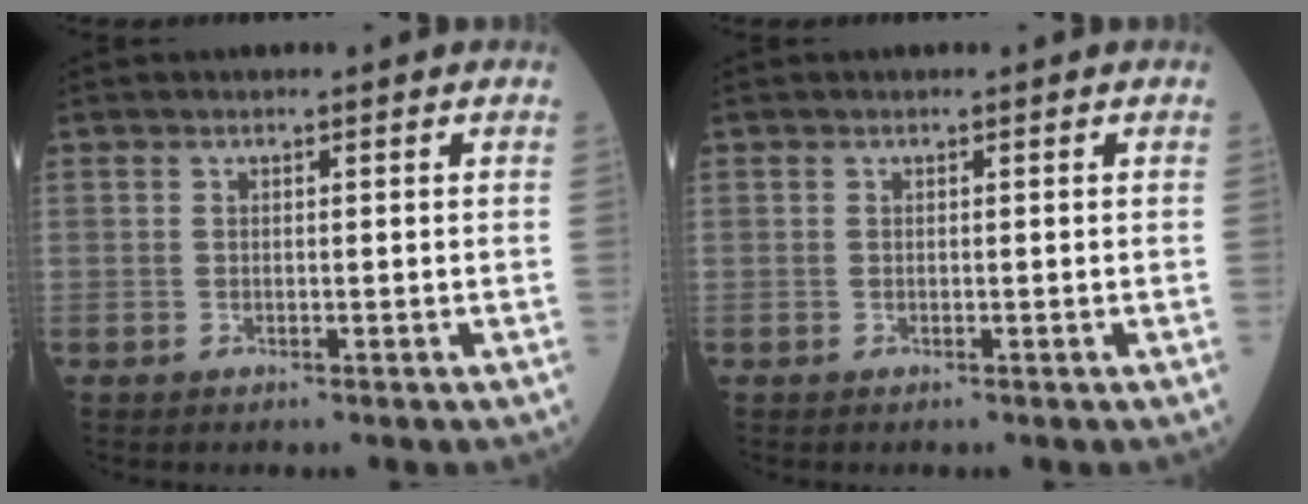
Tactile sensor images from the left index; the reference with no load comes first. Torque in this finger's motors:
{"motor_torque": [0.00, 0.00, 0.00, 0.00]}